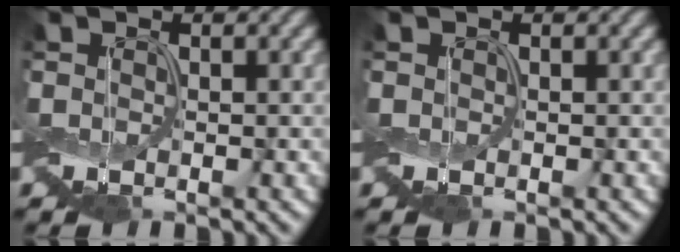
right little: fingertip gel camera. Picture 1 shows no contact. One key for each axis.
{"total": 0.0}